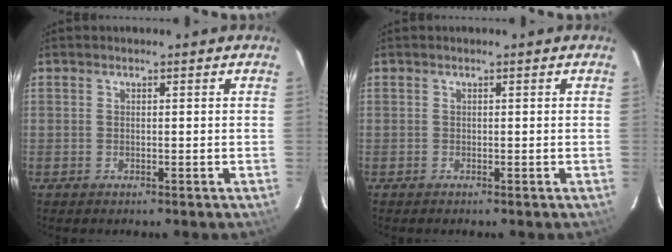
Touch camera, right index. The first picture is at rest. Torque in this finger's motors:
{"motor_torque": [0.06, 0.02, 0.04, 0.01]}